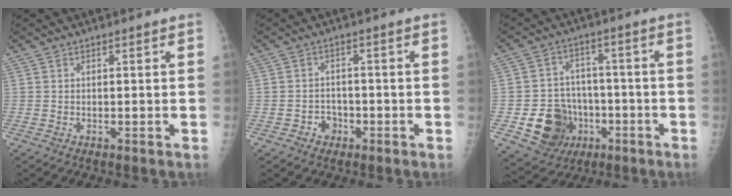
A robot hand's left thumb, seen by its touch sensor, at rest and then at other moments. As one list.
[{"total": 3.3, "force": [-1.8, 2.7, 0.6], "torque": [0.010, 0.019, -0.031]}, {"total": 12.9, "force": [-4.4, 10.9, 5.3], "torque": [-0.049, 0.026, -0.059]}]